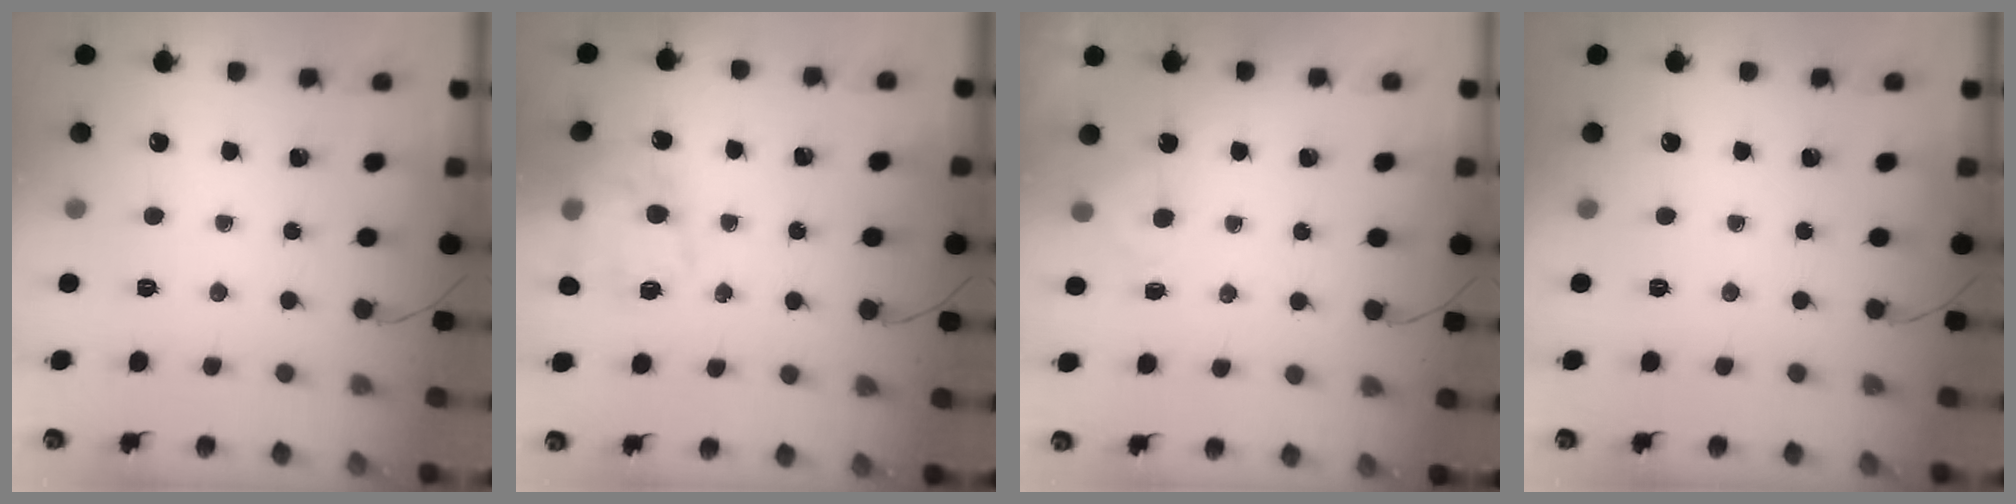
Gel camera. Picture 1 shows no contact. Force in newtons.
{"total": 15.1, "press": 14.9, "slide": 2.5}
{"total": 5.1, "press": 5.0, "slide": 1.2}
{"total": 0.0}